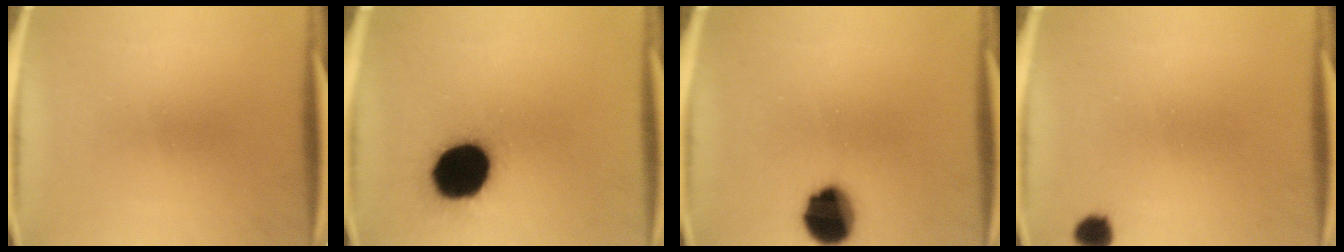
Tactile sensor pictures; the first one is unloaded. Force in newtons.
{"total": 19.1}
{"total": 11.6}
{"total": 2.8}